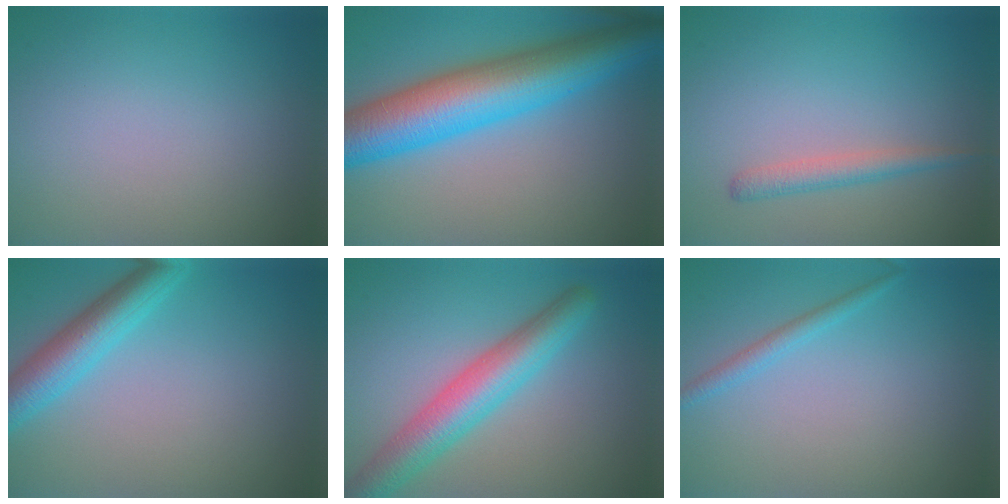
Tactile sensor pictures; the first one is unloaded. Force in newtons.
{"total": 11.0, "press": 11.0, "slide": 0.0}
{"total": 1.9, "press": 1.9, "slide": 0.0}
{"total": 4.8, "press": 4.8, "slide": 0.1}
{"total": 6.1, "press": 6.1, "slide": 0.3}
{"total": 1.5, "press": 1.5, "slide": 0.1}